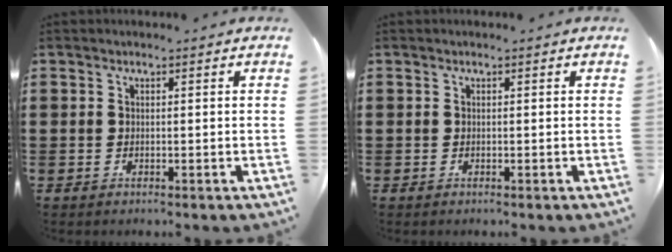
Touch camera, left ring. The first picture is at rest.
{"total": 0.0}